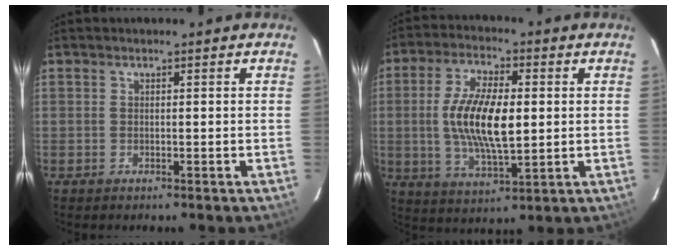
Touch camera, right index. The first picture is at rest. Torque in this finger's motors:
{"motor_torque": [1.28, 0.64, 0.43, 0.21]}